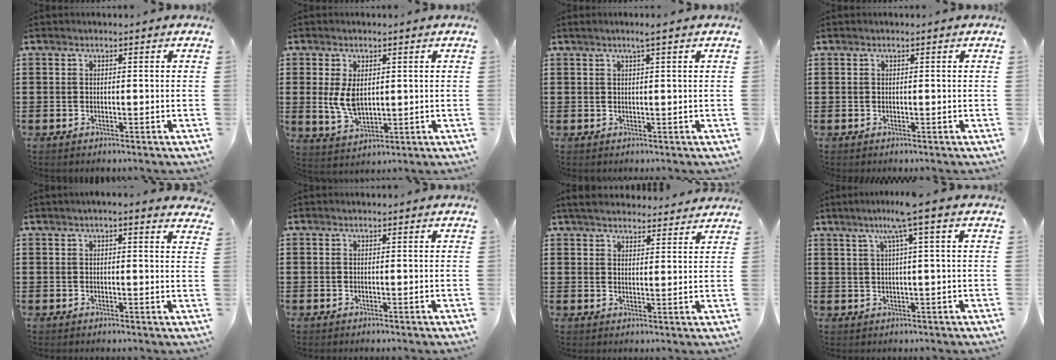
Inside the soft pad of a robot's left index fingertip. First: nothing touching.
{"total": 5.6, "force": [0.9, 3.3, 4.4], "torque": [-0.112, -0.001, 0.011]}
{"total": 1.6, "force": [0.9, -0.2, 1.4], "torque": [-0.026, -0.001, 0.015]}
{"total": 0.0}
{"total": 1.6, "force": [1.2, 0.0, 1.0], "torque": [-0.022, 0.002, 0.023]}
{"total": 0.0}
{"total": 4.3, "force": [4.1, 0.7, 1.2], "torque": [-0.036, -0.010, 0.076]}
{"total": 5.7, "force": [2.8, -0.7, 4.9], "torque": [-0.101, 0.003, 0.044]}